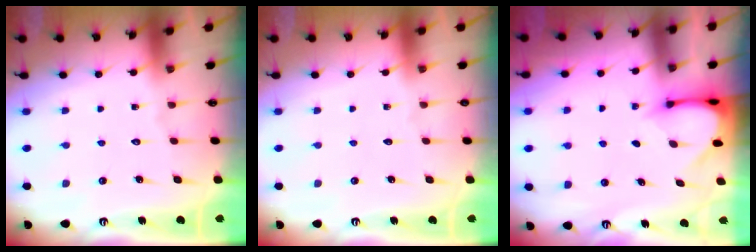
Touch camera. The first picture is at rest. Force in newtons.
{"total": 0.0}
{"total": 3.3, "press": 3.3, "slide": 0.3}